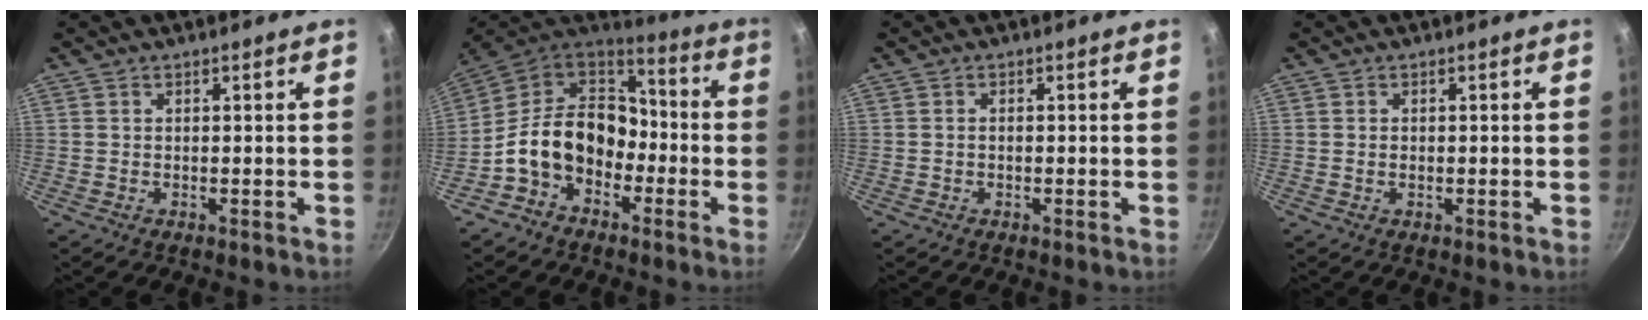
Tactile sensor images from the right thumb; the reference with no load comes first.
{"total": 16.6, "force": [-4.2, 12.5, 10.1], "torque": [-0.143, 0.063, -0.090]}
{"total": 0.6, "force": [-0.2, 0.4, 0.4], "torque": [-0.008, 0.005, -0.003]}
{"total": 0.6, "force": [0.0, 0.5, 0.4], "torque": [-0.005, 0.002, -0.001]}